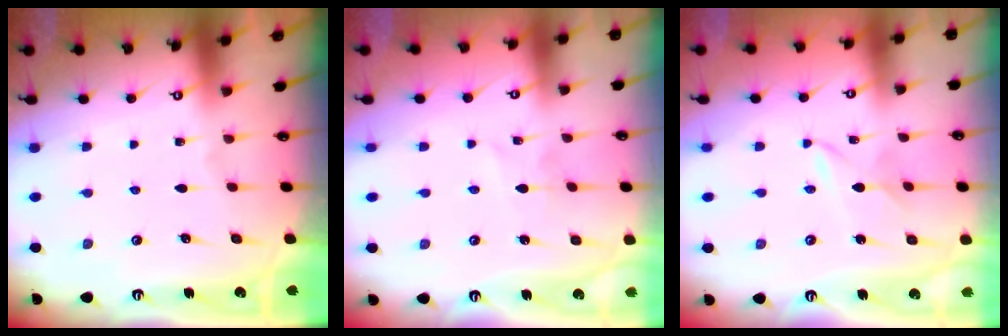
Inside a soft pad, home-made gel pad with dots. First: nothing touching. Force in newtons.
{"total": 2.8, "press": 2.7, "slide": 0.3}
{"total": 2.1, "press": 2.1, "slide": 0.3}